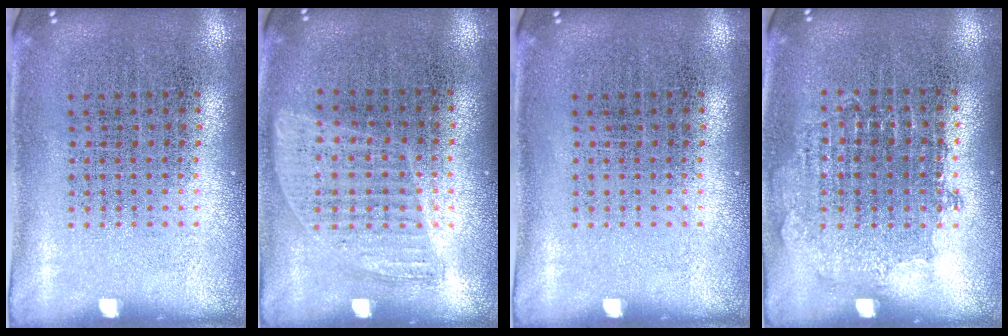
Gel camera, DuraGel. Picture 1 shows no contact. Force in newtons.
{"total": 0.9, "press": 0.8, "slide": 0.4}
{"total": 0.0}
{"total": 0.8, "press": 0.8, "slide": 0.4}